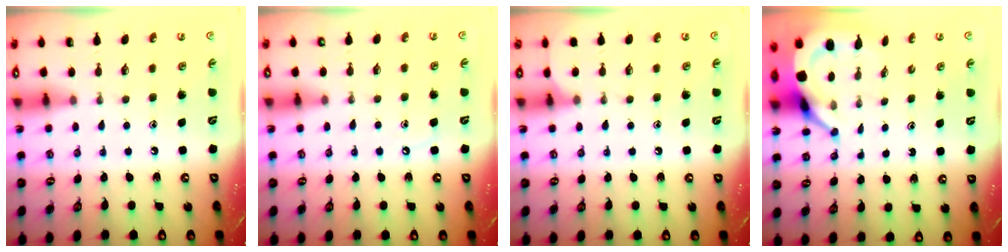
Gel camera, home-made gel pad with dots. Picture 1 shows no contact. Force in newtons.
{"total": 3.5, "press": 3.4, "slide": 0.5}
{"total": 4.2, "press": 4.2, "slide": 0.5}
{"total": 5.4, "press": 5.4, "slide": 0.8}